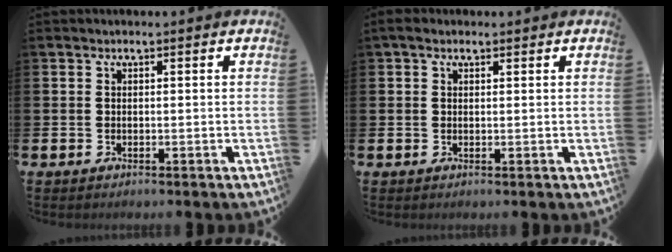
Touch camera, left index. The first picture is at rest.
{"total": 1.6, "force": [1.1, 0.9, 0.8], "torque": [-0.010, 0.006, 0.018]}